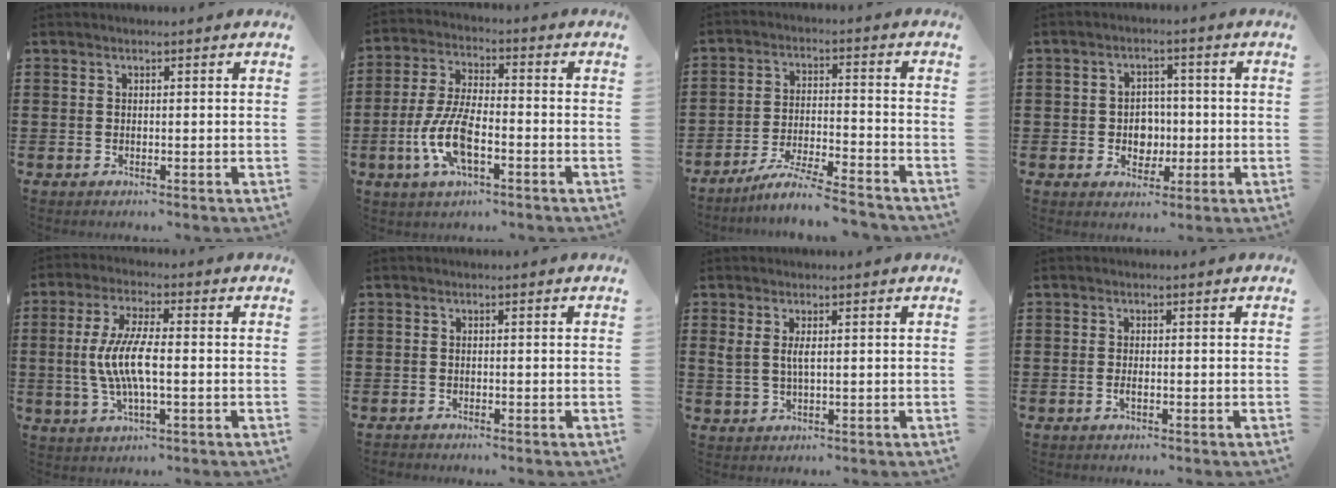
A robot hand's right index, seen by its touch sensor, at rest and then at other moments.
{"total": 9.4, "force": [-3.3, 3.7, 8.1], "torque": [-0.187, -0.010, -0.065]}
{"total": 6.4, "force": [-5.9, -0.3, 2.5], "torque": [-0.053, -0.009, -0.114]}
{"total": 4.3, "force": [-0.5, 3.9, 1.9], "torque": [-0.031, 0.003, -0.015]}
{"total": 7.7, "force": [-1.0, 2.2, 7.3], "torque": [-0.162, -0.007, -0.027]}
{"total": 0.6, "force": [-0.6, 0.1, 0.0], "torque": [0.000, 0.001, -0.014]}
{"total": 2.5, "force": [0.6, 0.7, 2.3], "torque": [-0.047, 0.004, 0.010]}
{"total": 1.2, "force": [-0.4, 0.3, 1.1], "torque": [-0.021, -0.003, -0.006]}